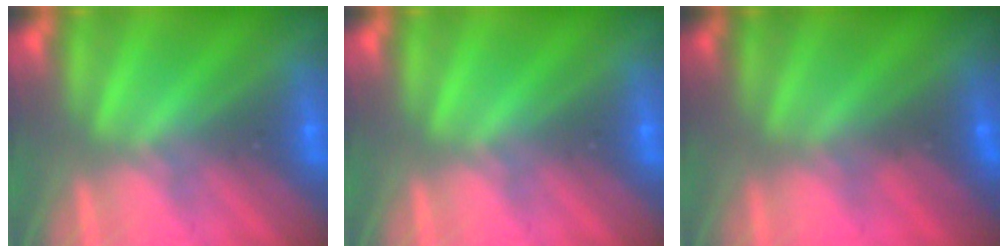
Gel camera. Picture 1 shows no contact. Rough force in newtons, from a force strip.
{"total": 0.0}
{"total": 3.8}